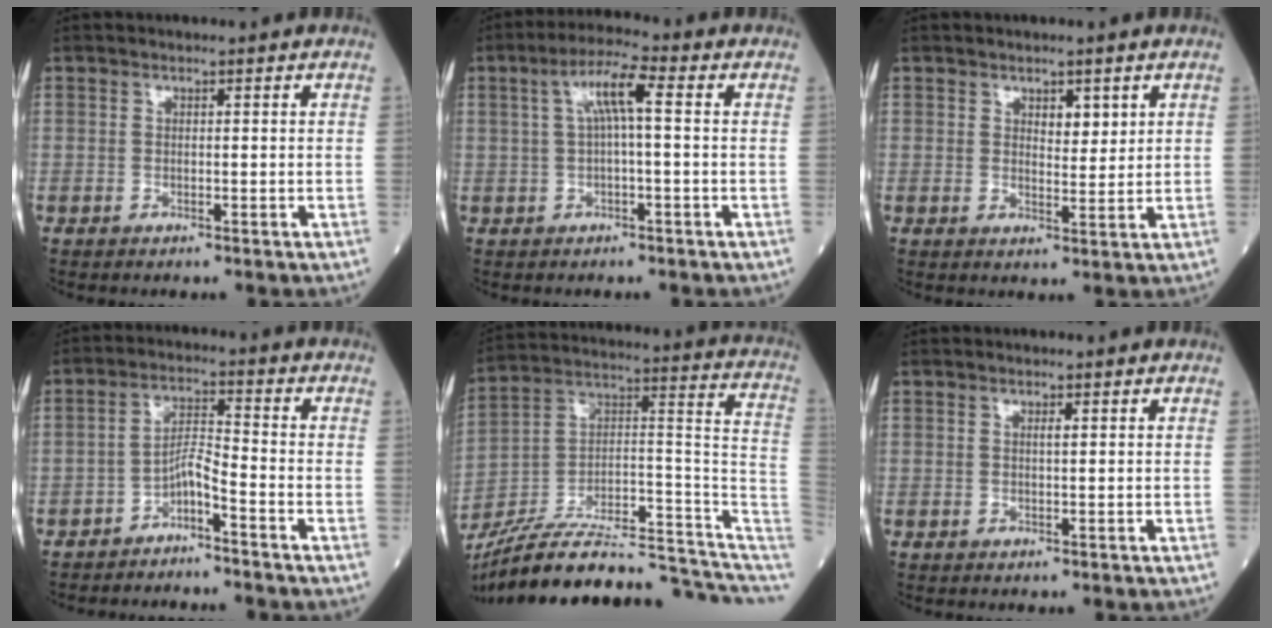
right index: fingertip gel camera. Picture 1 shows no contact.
{"total": 6.1, "force": [1.2, 0.7, 5.9], "torque": [-0.112, 0.024, 0.021]}
{"total": 2.8, "force": [1.5, 1.3, 2.1], "torque": [-0.029, -0.002, 0.025]}
{"total": 3.9, "force": [-3.0, 0.3, 2.5], "torque": [-0.045, 0.005, -0.057]}
{"total": 29.1, "force": [-25.3, 5.0, 13.5], "torque": [-0.171, 0.024, -0.380]}
{"total": 0.6, "force": [0.2, 0.0, 0.6], "torque": [-0.013, 0.000, 0.003]}